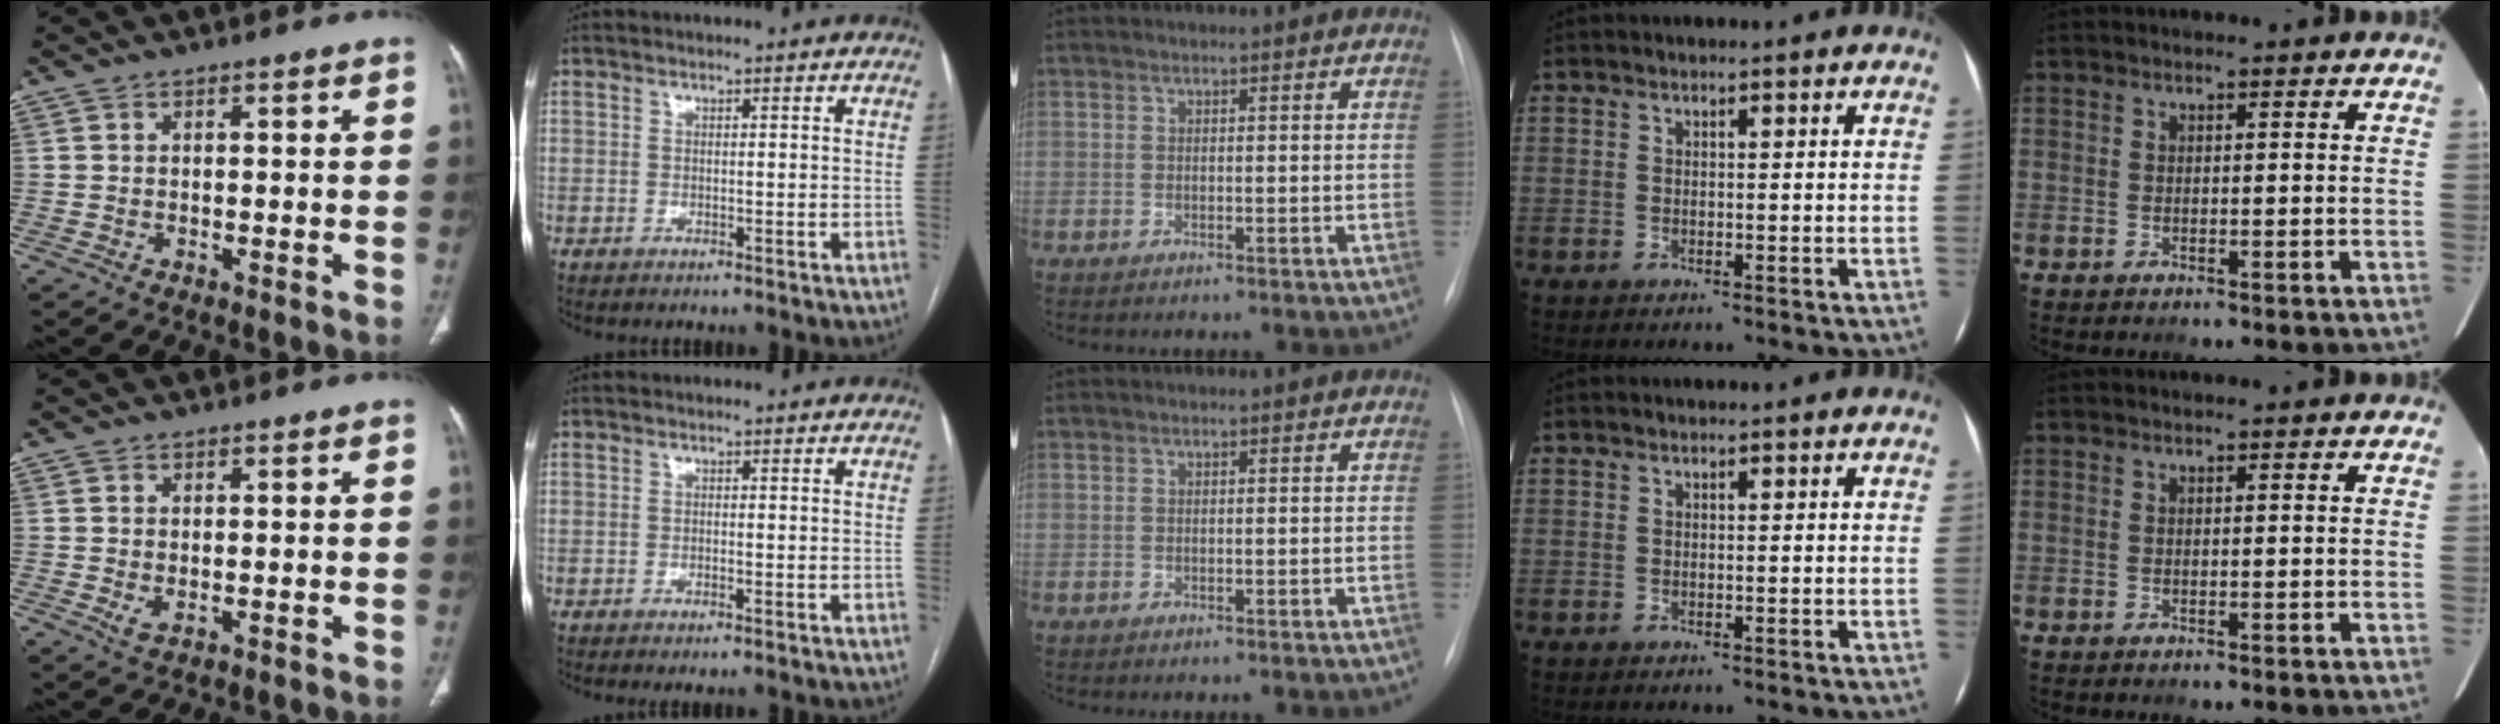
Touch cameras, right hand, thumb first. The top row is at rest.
{"thumb": {"total": 1.9, "force": [-0.1, 1.1, 1.6], "torque": [-0.035, -0.006, 0.004]}, "index": {"total": 0.7, "force": [-0.4, 0.0, 0.6], "torque": [-0.009, -0.001, -0.006]}}